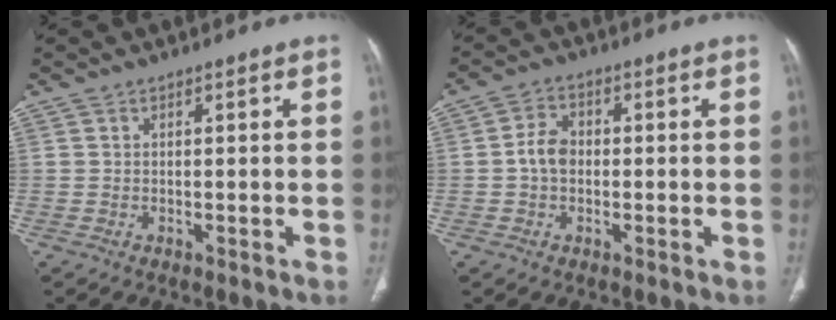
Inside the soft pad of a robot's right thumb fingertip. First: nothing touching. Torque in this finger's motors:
{"motor_torque": [0.39, 0.58, 0.52, -0.06, 0.01]}